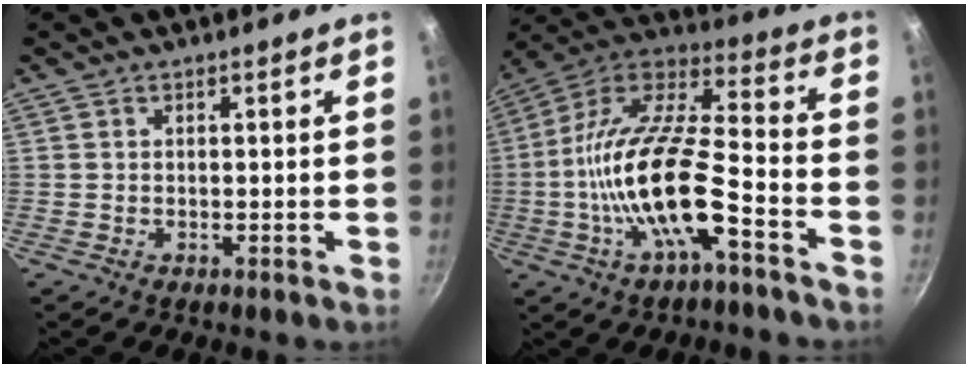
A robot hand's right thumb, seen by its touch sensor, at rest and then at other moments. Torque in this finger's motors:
{"motor_torque": [2.38, 2.51, 2.37, -0.40, 0.81]}